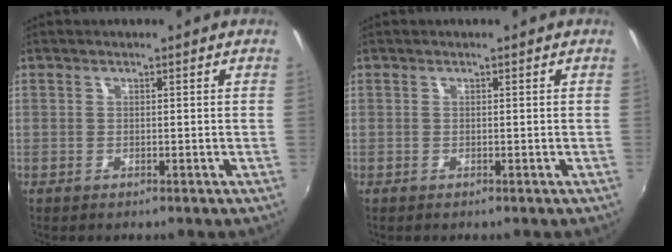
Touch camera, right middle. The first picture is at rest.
{"total": 0.0}